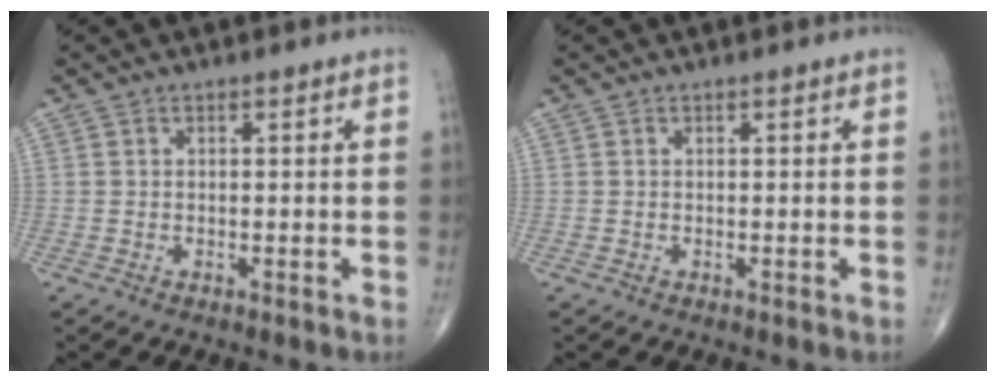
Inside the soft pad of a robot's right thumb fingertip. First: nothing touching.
{"total": 0.0}